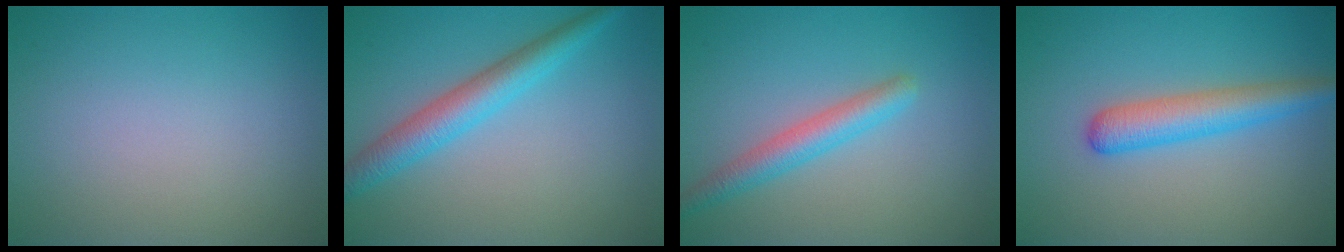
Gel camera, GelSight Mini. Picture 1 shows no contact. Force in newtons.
{"total": 4.0, "press": 4.0, "slide": 0.1}
{"total": 3.0, "press": 3.0, "slide": 0.0}
{"total": 3.8, "press": 3.8, "slide": 0.2}